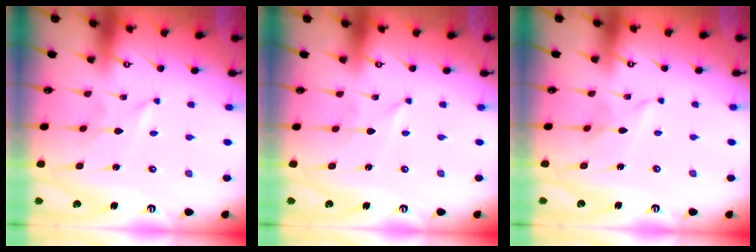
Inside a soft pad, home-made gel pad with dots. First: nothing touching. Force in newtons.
{"total": 0.0}
{"total": 2.2, "press": 2.2, "slide": 0.3}